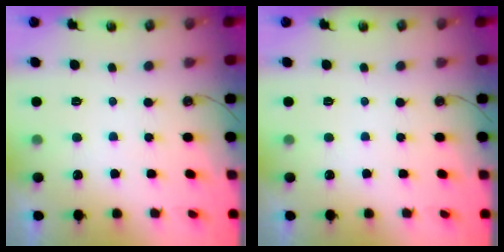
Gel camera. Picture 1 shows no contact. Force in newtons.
{"total": 0.0}